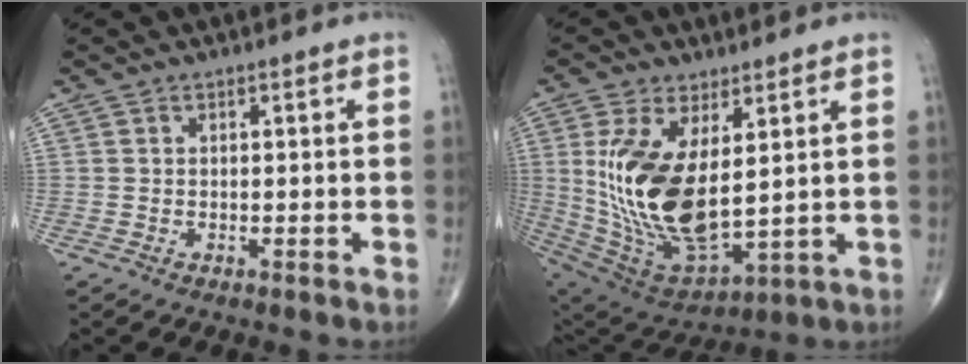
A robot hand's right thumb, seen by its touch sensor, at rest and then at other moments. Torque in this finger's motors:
{"motor_torque": [1.67, 3.34, 2.17, 0.49, 0.24]}